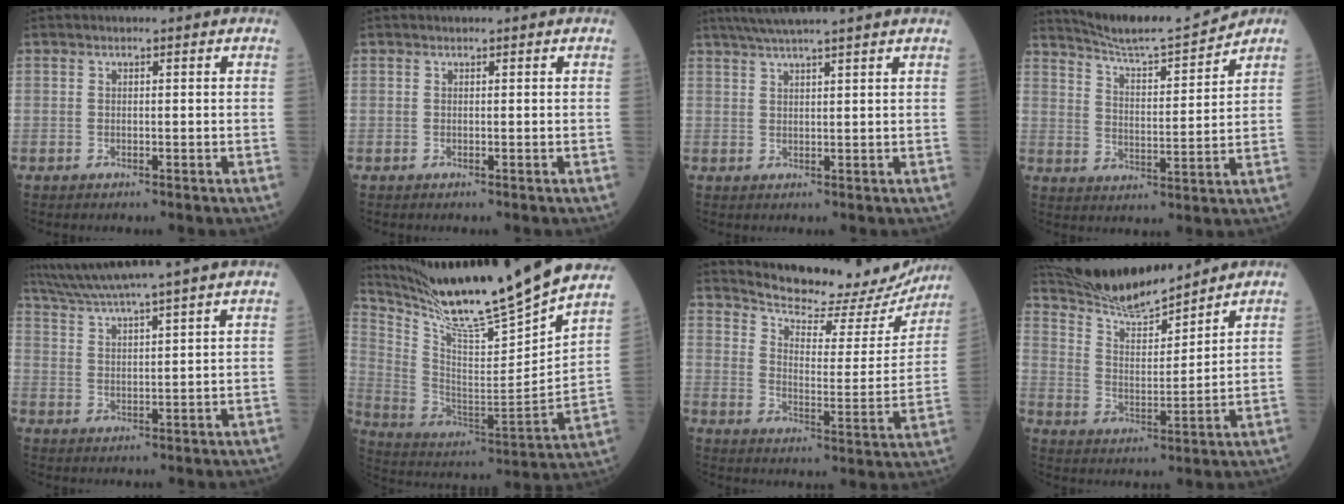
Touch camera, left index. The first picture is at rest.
{"total": 0.0}
{"total": 7.9, "force": [6.6, -1.1, 4.2], "torque": [-0.068, 0.028, 0.096]}
{"total": 11.1, "force": [10.9, -0.3, 2.5], "torque": [-0.055, 0.001, 0.179]}
{"total": 13.5, "force": [11.9, -1.9, 6.2], "torque": [-0.113, 0.012, 0.184]}
{"total": 28.0, "force": [24.1, -0.7, 14.2], "torque": [-0.257, -0.071, 0.371]}
{"total": 20.2, "force": [19.2, 3.8, 4.8], "torque": [-0.068, -0.054, 0.243]}
{"total": 12.4, "force": [11.8, 0.5, 3.7], "torque": [-0.078, 0.005, 0.218]}